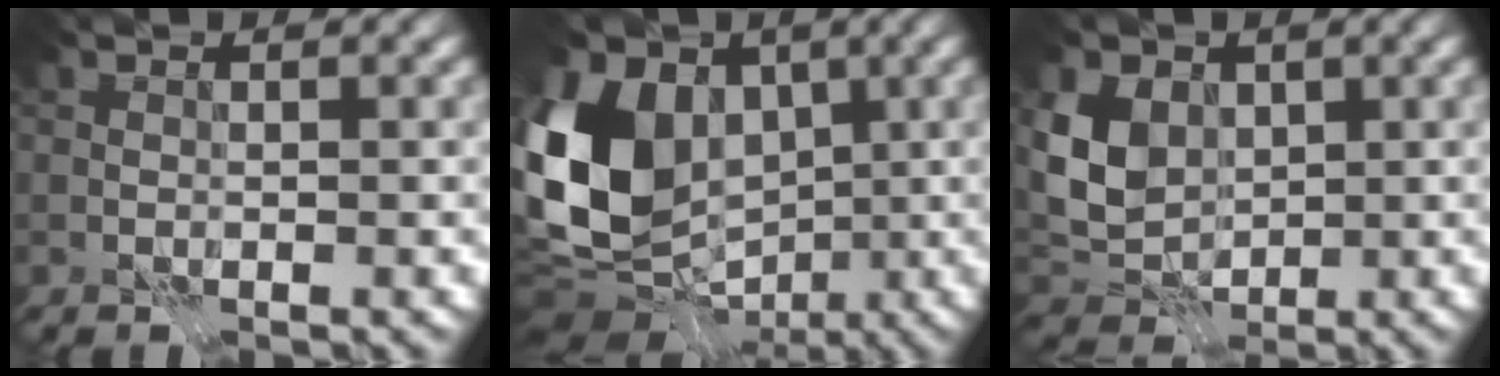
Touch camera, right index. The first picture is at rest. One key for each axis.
{"total": 14.5, "fx": 0.8, "fy": 11.1, "fz": 9.4, "tx": -0.214, "ty": 0.009, "tz": 0.005}
{"total": 5.5, "fx": 1.3, "fy": 4.4, "fz": 3.1, "tx": -0.073, "ty": -0.003, "tz": 0.023}